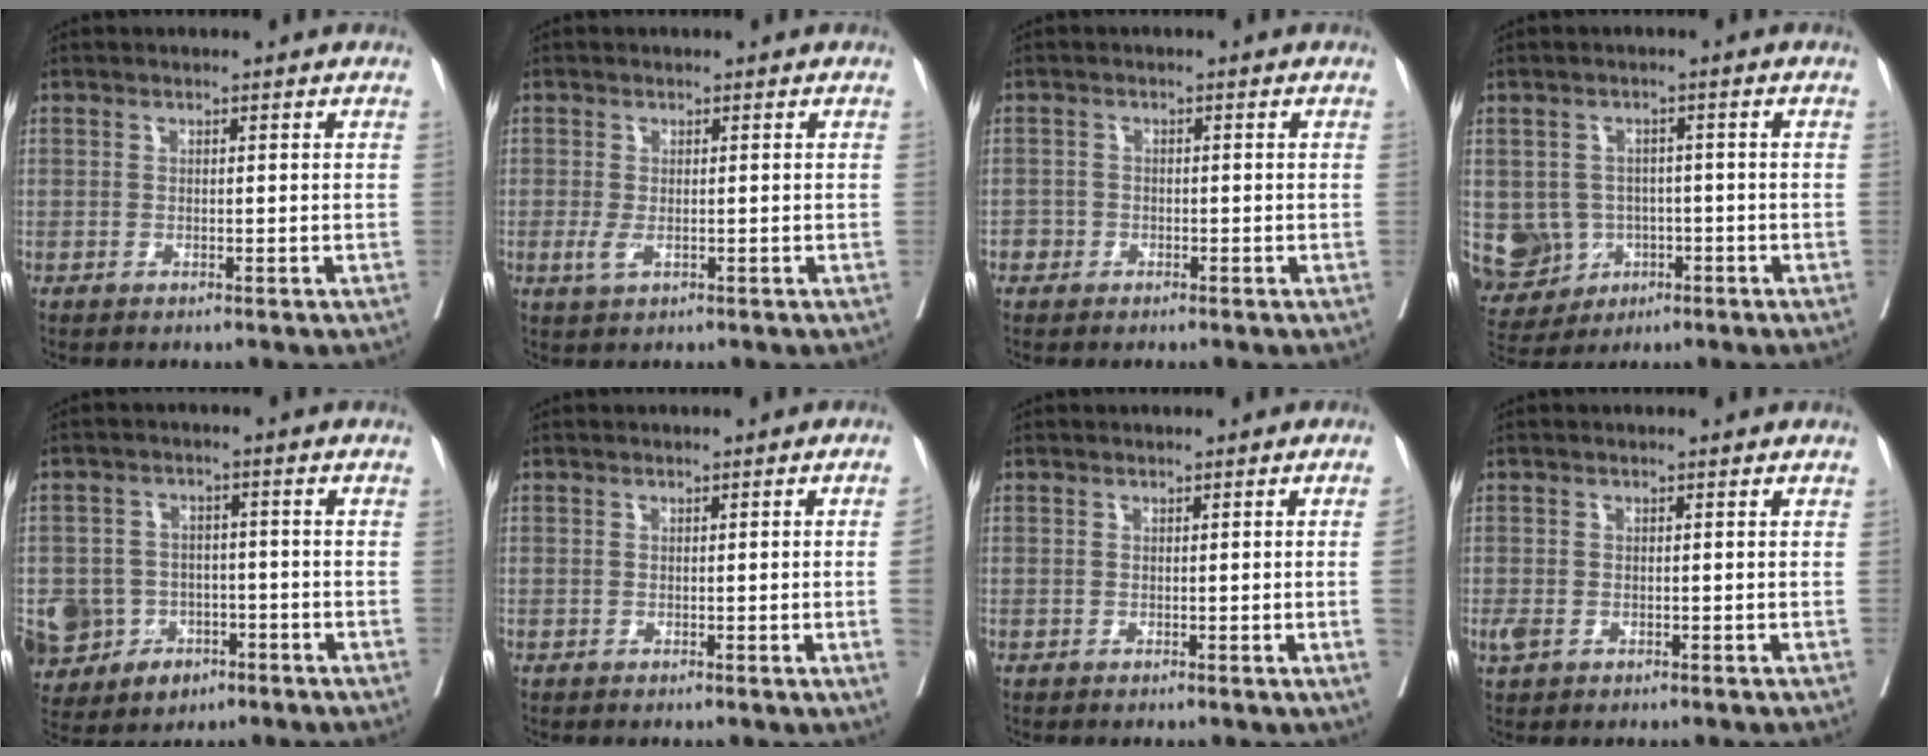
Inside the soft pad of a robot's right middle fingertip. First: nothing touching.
{"total": 1.8, "force": [-0.4, 0.7, 1.6], "torque": [-0.035, -0.006, -0.003]}
{"total": 1.5, "force": [-0.8, 1.3, -0.1], "torque": [0.007, 0.009, -0.018]}
{"total": 8.9, "force": [-1.6, 8.5, 2.1], "torque": [-0.061, 0.016, -0.011]}
{"total": 10.6, "force": [-4.2, 9.1, 3.4], "torque": [-0.085, 0.013, -0.054]}
{"total": 3.7, "force": [-0.4, -1.1, 3.5], "torque": [-0.054, -0.003, 0.001]}
{"total": 2.6, "force": [-0.3, -1.1, 2.4], "torque": [-0.034, -0.005, 0.000]}
{"total": 1.9, "force": [-0.7, 1.3, 1.2], "torque": [-0.028, -0.001, -0.009]}